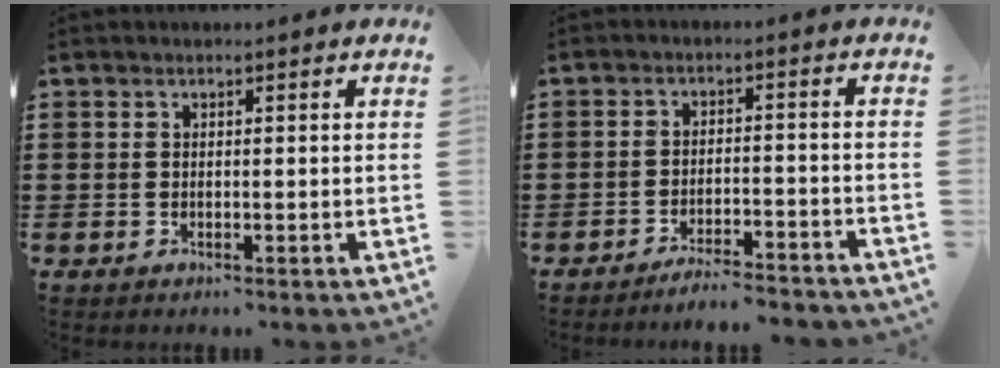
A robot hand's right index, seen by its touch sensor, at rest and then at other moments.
{"total": 3.7, "force": [-3.6, -0.1, 0.8], "torque": [-0.017, 0.000, -0.074]}